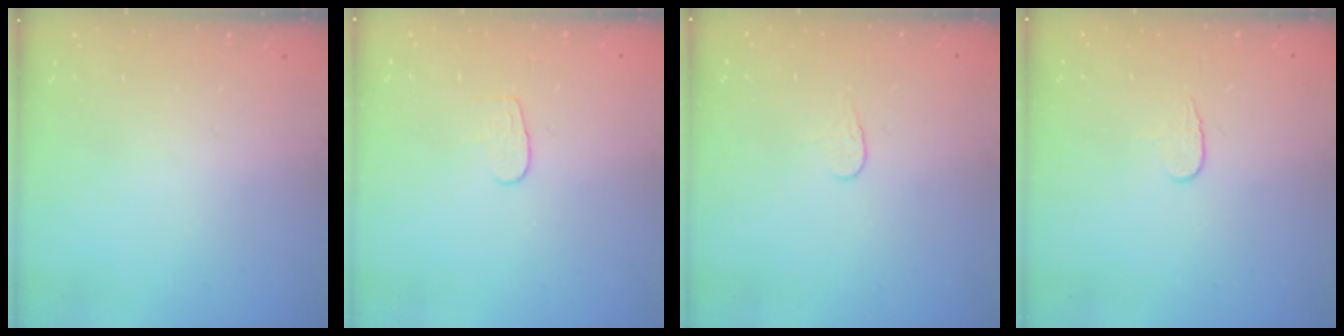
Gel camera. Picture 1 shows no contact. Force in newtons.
{"total": 4.6, "press": 4.6, "slide": 0.2}
{"total": 3.8, "press": 3.8, "slide": 0.3}
{"total": 4.3, "press": 4.2, "slide": 0.4}